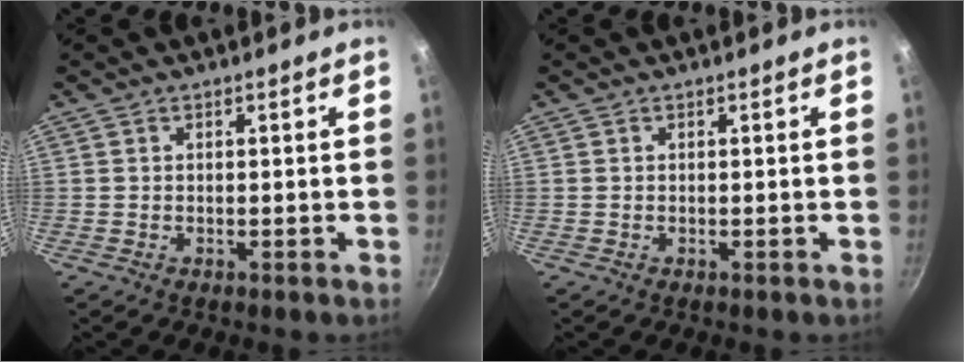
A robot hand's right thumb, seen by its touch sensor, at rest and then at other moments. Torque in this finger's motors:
{"motor_torque": [-0.12, 0.11, -0.04, -0.13, 0.04]}